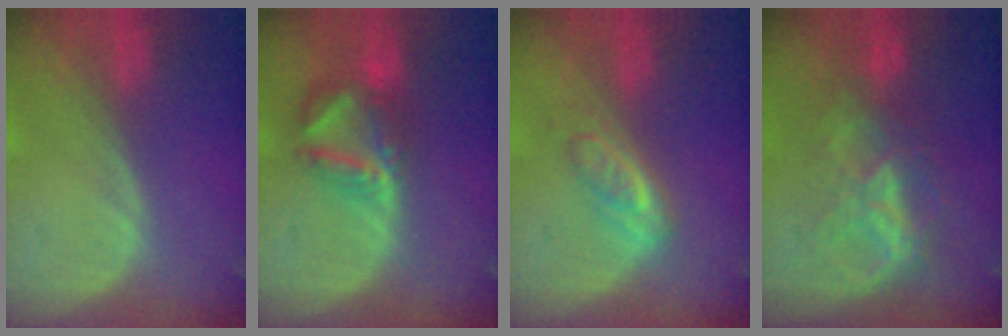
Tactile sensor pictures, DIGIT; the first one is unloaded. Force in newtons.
{"total": 7.0, "press": 6.6, "slide": 2.3}
{"total": 4.6, "press": 4.4, "slide": 1.3}
{"total": 6.4, "press": 6.4, "slide": 0.7}